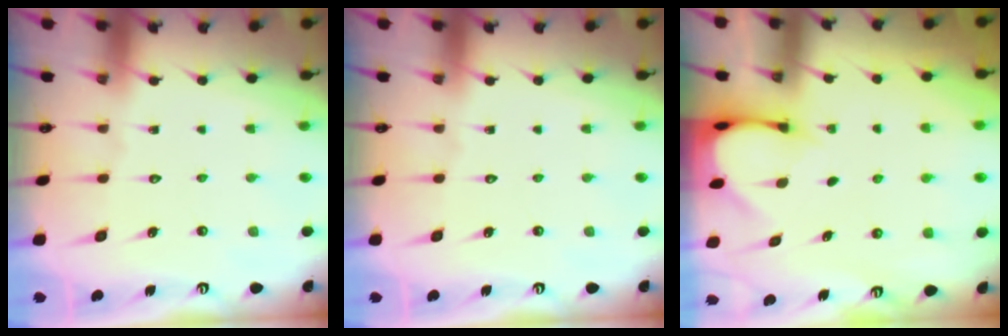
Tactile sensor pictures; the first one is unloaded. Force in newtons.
{"total": 0.0}
{"total": 3.1, "press": 3.1, "slide": 0.2}